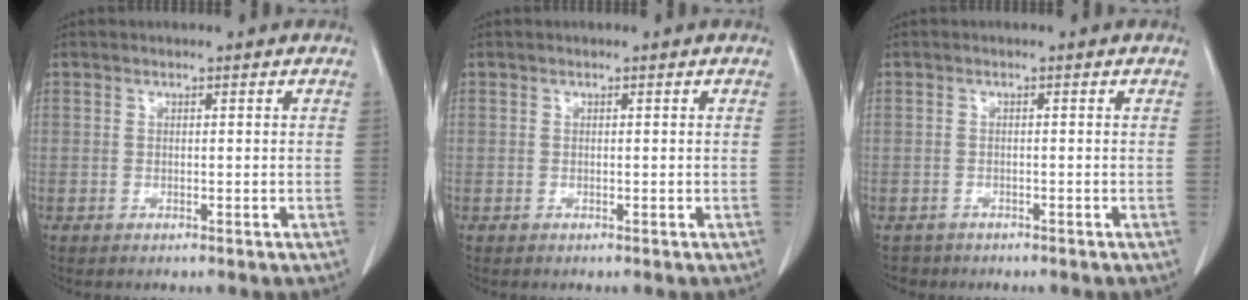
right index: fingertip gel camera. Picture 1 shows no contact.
{"total": 0.0}
{"total": 1.7, "force": [-1.4, 1.0, -0.4], "torque": [-0.003, 0.002, -0.023]}